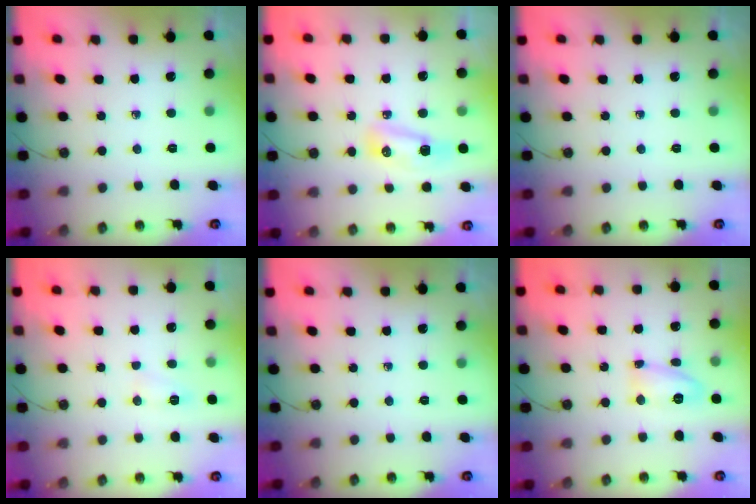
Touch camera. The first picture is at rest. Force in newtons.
{"total": 9.3, "press": 8.4, "slide": 4.0}
{"total": 0.0}
{"total": 6.7, "press": 6.7, "slide": 0.6}
{"total": 0.0}
{"total": 22.7, "press": 10.7, "slide": 20.0}